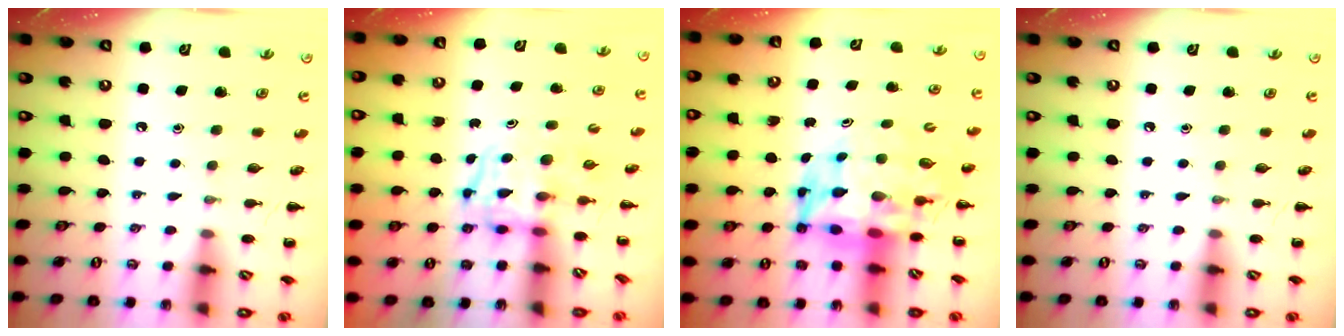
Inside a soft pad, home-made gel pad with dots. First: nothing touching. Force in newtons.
{"total": 3.2, "press": 3.2, "slide": 0.6}
{"total": 8.6, "press": 8.1, "slide": 2.7}
{"total": 0.0}